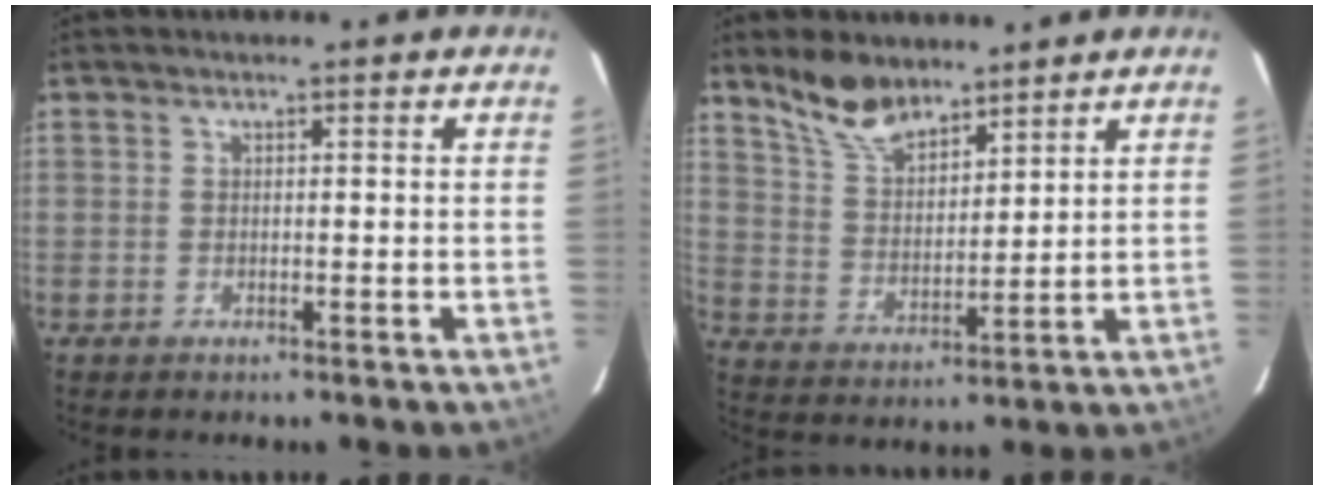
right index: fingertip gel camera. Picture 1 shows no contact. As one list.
[{"total": 9.3, "force": [7.5, 3.7, 4.2], "torque": [-0.082, 0.012, 0.150]}]